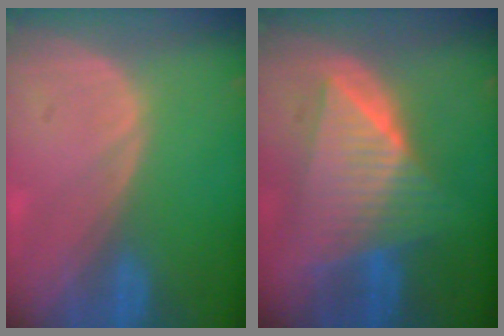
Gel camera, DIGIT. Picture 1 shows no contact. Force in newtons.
{"total": 9.6, "press": 9.6, "slide": 0.8}